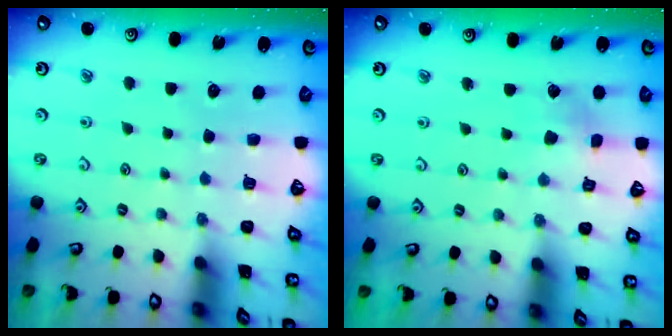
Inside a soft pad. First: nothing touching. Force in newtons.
{"total": 2.9, "press": 2.9, "slide": 0.6}